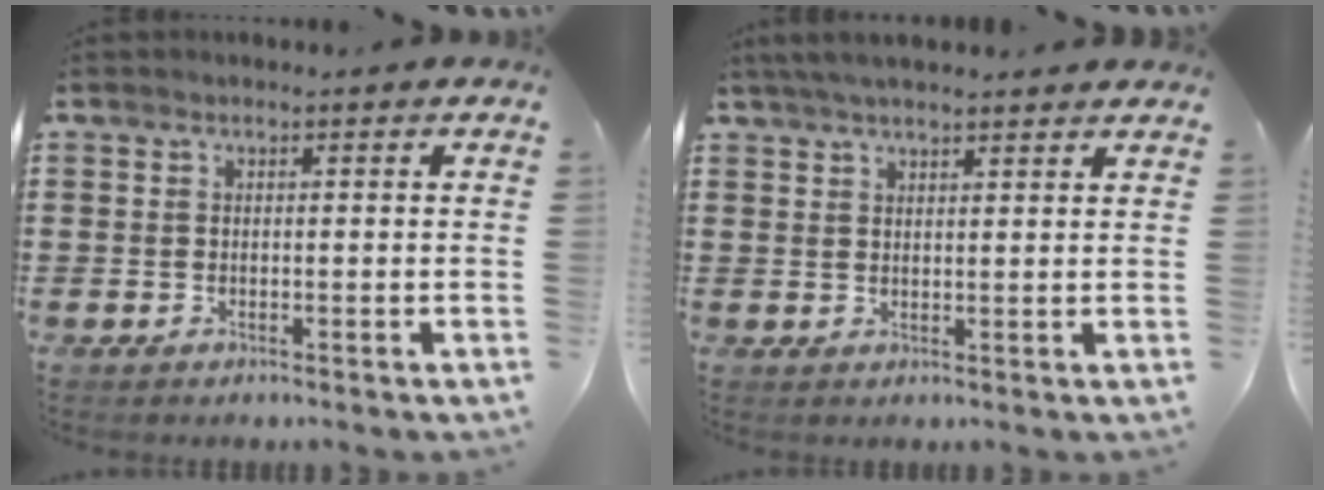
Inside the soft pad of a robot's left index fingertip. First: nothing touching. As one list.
[{"total": 3.4, "force": [3.1, 0.0, 1.5], "torque": [-0.037, 0.000, 0.057]}]